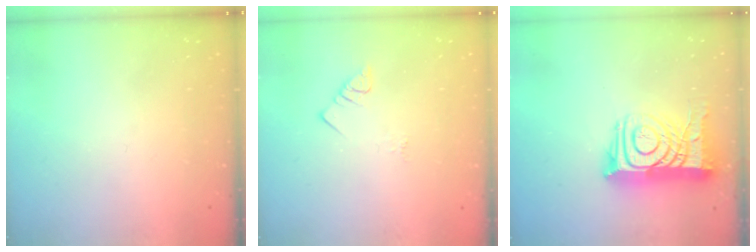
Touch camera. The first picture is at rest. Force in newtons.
{"total": 3.1, "press": 3.1, "slide": 0.4}
{"total": 15.5, "press": 15.4, "slide": 1.5}